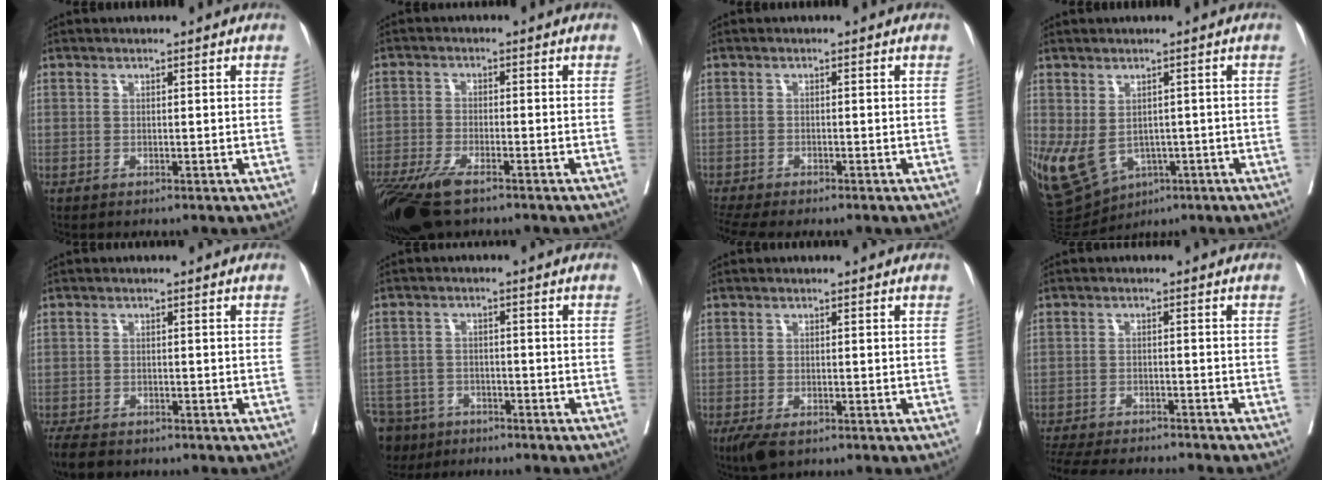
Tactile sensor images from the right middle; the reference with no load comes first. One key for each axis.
{"total": 11.8, "fx": -8.3, "fy": 3.5, "fz": 7.6, "tx": -0.149, "ty": -0.025, "tz": -0.145}
{"total": 5.8, "fx": -4.8, "fy": 0.9, "fz": 3.1, "tx": -0.056, "ty": -0.004, "tz": -0.080}
{"total": 11.4, "fx": -3.8, "fy": 8.2, "fz": 6.9, "tx": -0.146, "ty": -0.004, "tz": -0.044}
{"total": 5.3, "fx": -4.4, "fy": 2.0, "fz": 2.2, "tx": -0.037, "ty": -0.010, "tz": -0.069}
{"total": 12.0, "fx": -8.6, "fy": 7.8, "fz": 3.2, "tx": -0.101, "ty": -0.008, "tz": -0.133}
{"total": 3.6, "fx": -2.3, "fy": 1.4, "fz": 2.4, "tx": -0.049, "ty": -0.010, "tz": -0.036}
{"total": 14.4, "fx": -13.2, "fy": 1.9, "fz": 5.3, "tx": -0.105, "ty": -0.018, "tz": -0.193}